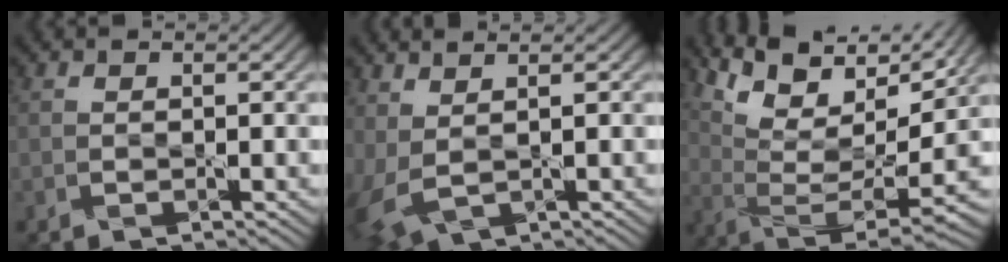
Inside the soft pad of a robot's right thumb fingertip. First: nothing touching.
{"total": 5.3, "force": [0.7, 3.1, 4.2], "torque": [-0.140, -0.010, 0.025]}
{"total": 13.3, "force": [8.1, 4.0, 9.8], "torque": [-0.214, 0.003, 0.146]}